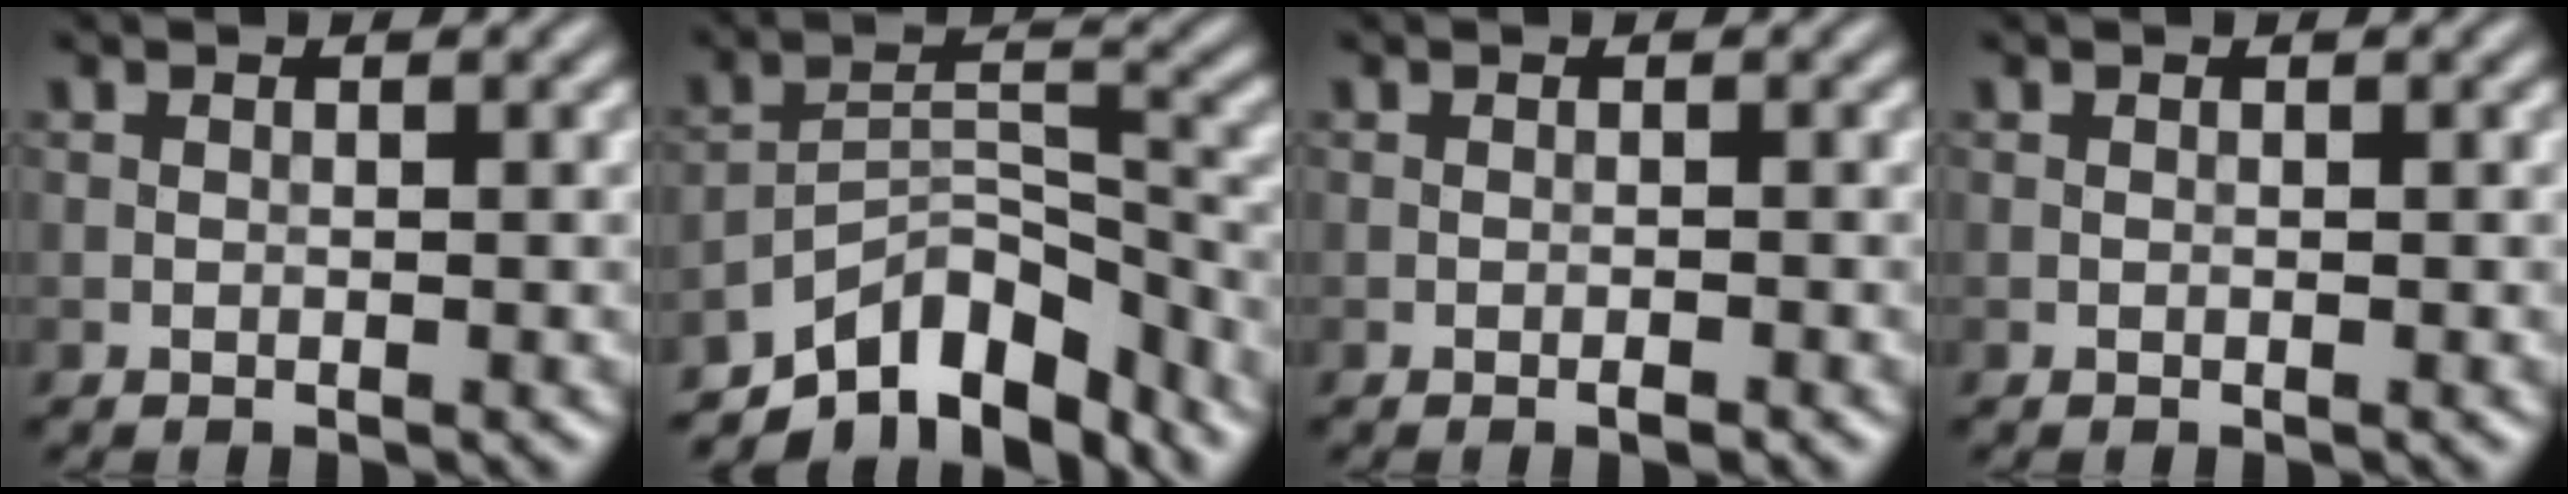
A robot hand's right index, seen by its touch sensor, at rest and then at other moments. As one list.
[{"total": 8.9, "force": [-7.1, 3.4, 4.2], "torque": [-0.048, -0.002, -0.129]}, {"total": 0.7, "force": [-0.4, 0.1, 0.5], "torque": [-0.007, 0.000, -0.007]}, {"total": 0.0}]